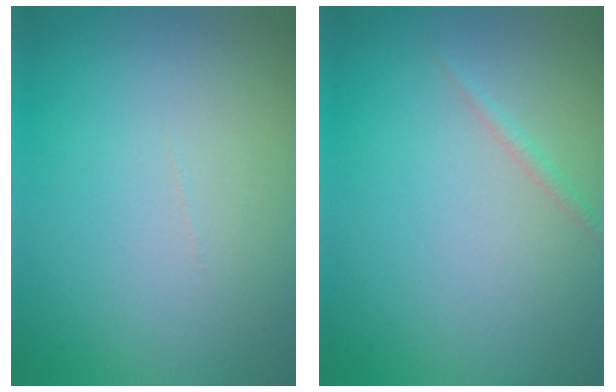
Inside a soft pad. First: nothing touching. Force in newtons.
{"total": 0.7, "press": 0.7, "slide": 0.1}